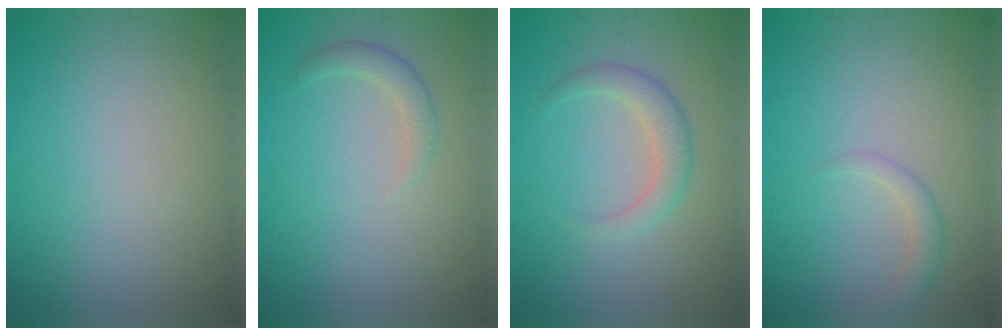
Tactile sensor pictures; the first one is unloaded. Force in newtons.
{"total": 1.5, "press": 1.5, "slide": 0.1}
{"total": 2.5, "press": 2.5, "slide": 0.2}
{"total": 1.7, "press": 1.7, "slide": 0.1}